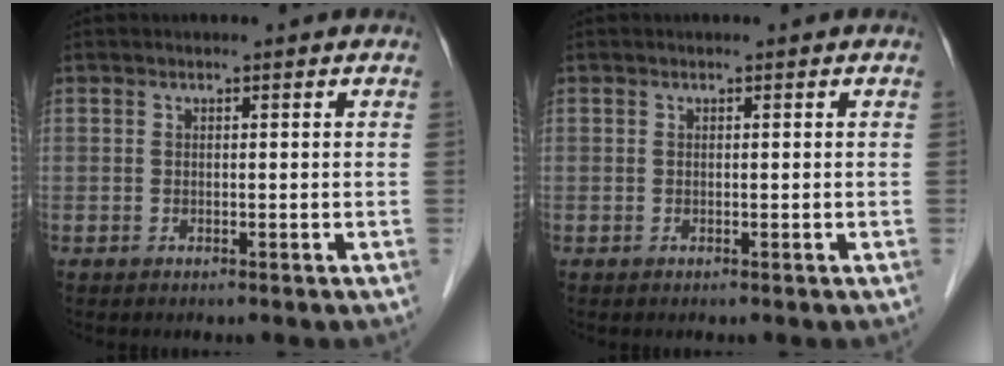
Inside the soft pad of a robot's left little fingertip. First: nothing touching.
{"total": 0.0}